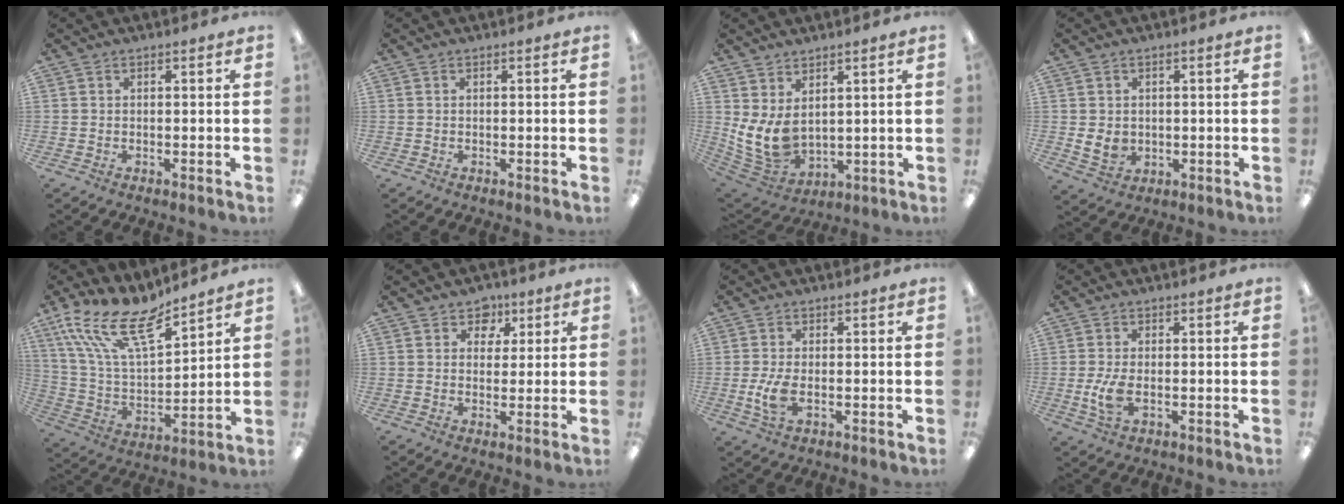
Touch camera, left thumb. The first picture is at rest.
{"total": 0.0}
{"total": 9.1, "force": [2.4, 5.9, 6.5], "torque": [-0.151, -0.021, 0.049]}
{"total": 4.4, "force": [0.4, 3.8, 2.2], "torque": [-0.034, -0.004, 0.009]}
{"total": 18.3, "force": [13.2, 6.4, 10.9], "torque": [-0.232, -0.083, 0.232]}
{"total": 5.1, "force": [2.9, 4.1, 1.1], "torque": [-0.005, -0.010, 0.049]}
{"total": 6.1, "force": [-0.9, 2.9, 5.2], "torque": [-0.103, -0.005, -0.018]}
{"total": 6.2, "force": [-0.9, 3.1, 5.2], "torque": [-0.104, -0.005, -0.017]}